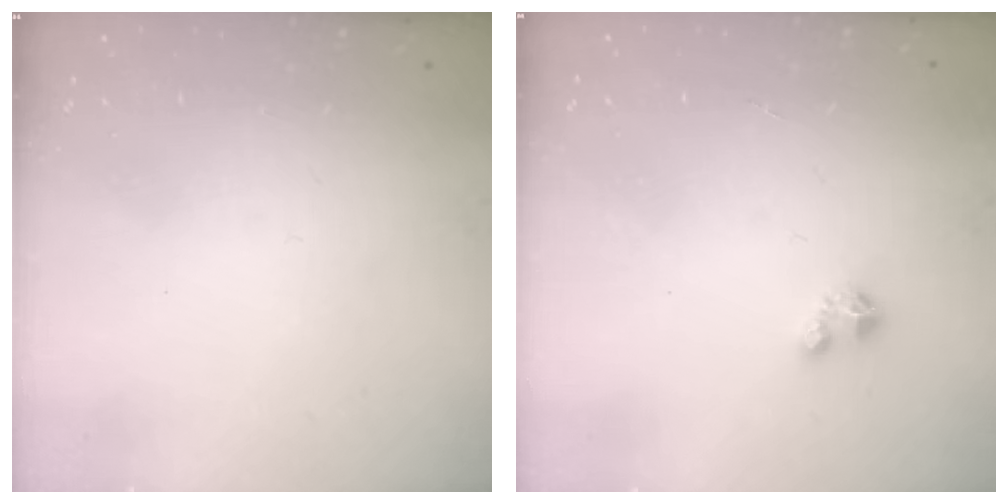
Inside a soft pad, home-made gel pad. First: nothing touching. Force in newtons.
{"total": 3.0, "press": 3.0, "slide": 0.3}